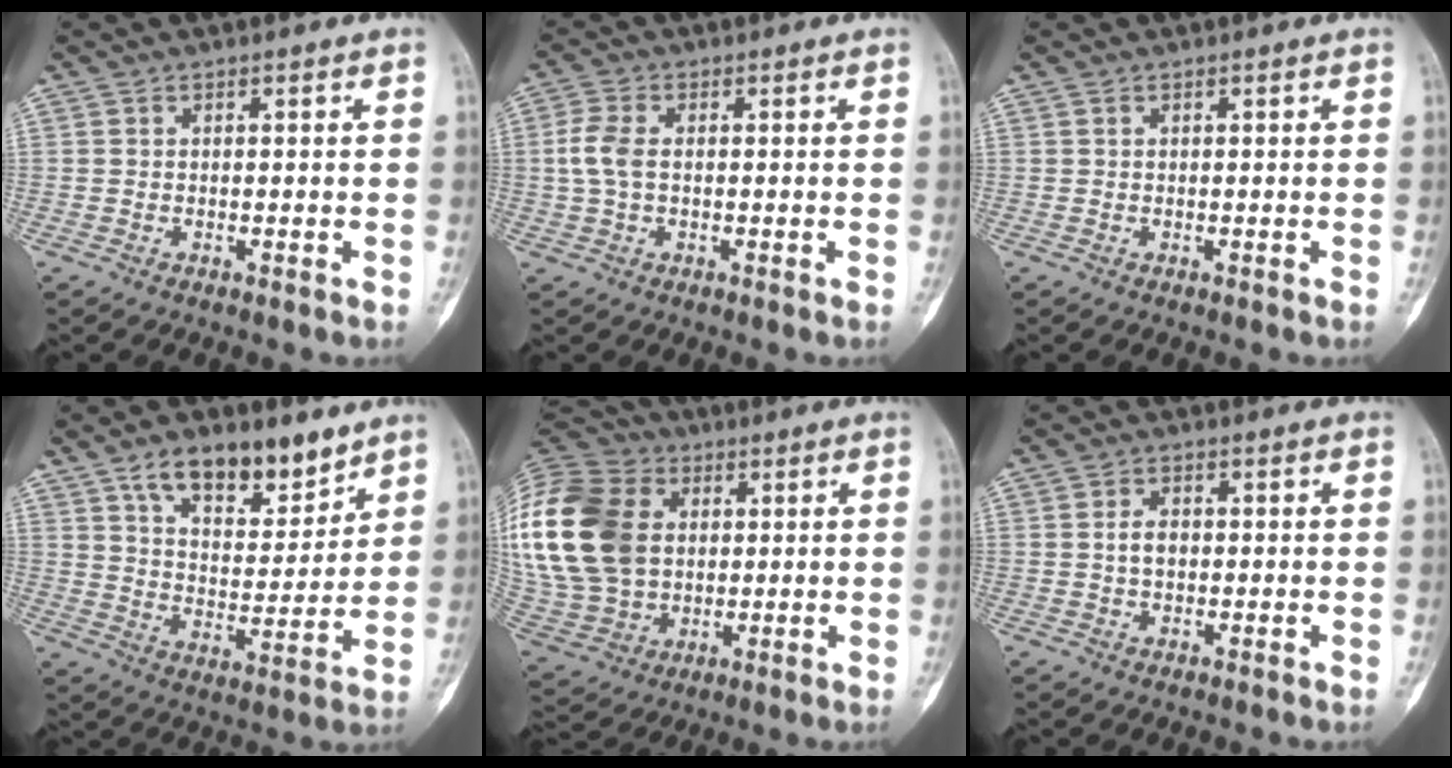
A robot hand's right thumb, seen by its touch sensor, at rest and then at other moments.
{"total": 4.8, "force": [0.2, 2.7, 4.0], "torque": [-0.104, 0.007, -0.002]}
{"total": 0.0}
{"total": 14.1, "force": [9.4, 6.5, 8.3], "torque": [-0.094, -0.059, 0.161]}
{"total": 27.6, "force": [4.5, 20.5, 17.9], "torque": [-0.406, 0.025, 0.095]}
{"total": 2.9, "force": [0.0, 1.9, 2.2], "torque": [-0.038, 0.004, -0.002]}